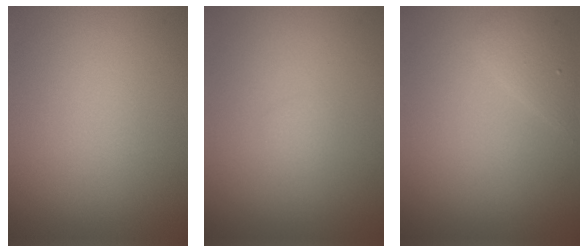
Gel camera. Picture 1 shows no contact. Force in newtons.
{"total": 0.5, "press": 0.5, "slide": 0.0}
{"total": 1.5, "press": 1.5, "slide": 0.1}